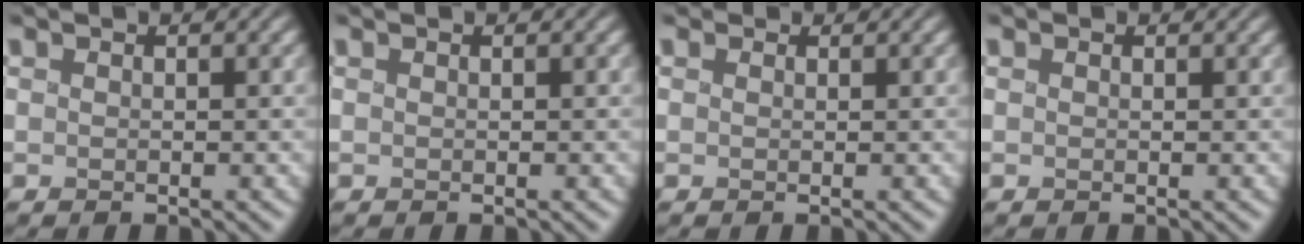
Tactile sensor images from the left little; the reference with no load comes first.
{"total": 0.0}
{"total": 1.1, "force": [0.8, 0.7, 0.3], "torque": [-0.007, -0.003, 0.017]}
{"total": 0.5, "force": [0.3, 0.4, 0.2], "torque": [-0.005, 0.000, 0.005]}